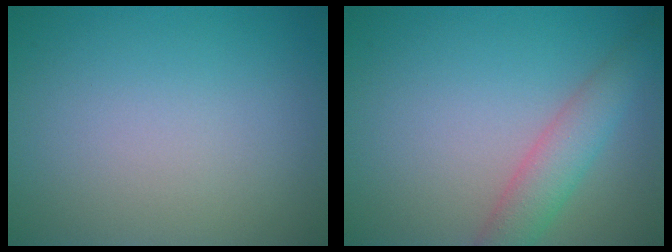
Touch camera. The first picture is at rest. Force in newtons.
{"total": 3.4, "press": 3.4, "slide": 0.1}